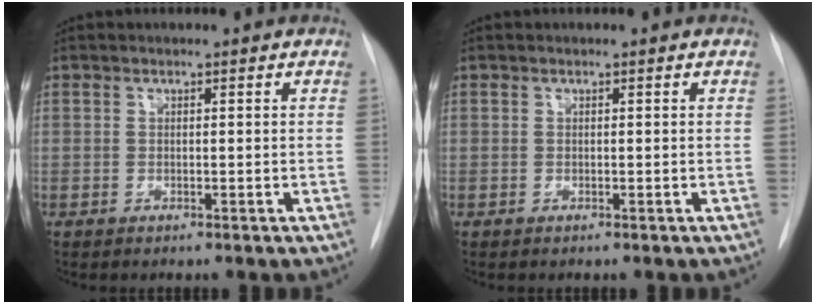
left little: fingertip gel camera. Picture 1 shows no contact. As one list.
[{"total": 0.0}]